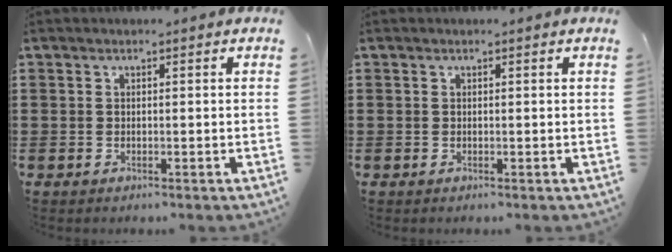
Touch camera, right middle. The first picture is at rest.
{"total": 0.0}